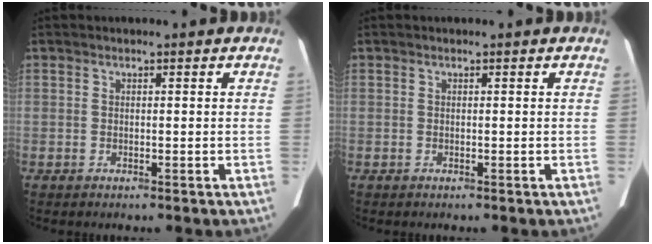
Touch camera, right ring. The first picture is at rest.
{"total": 0.0}